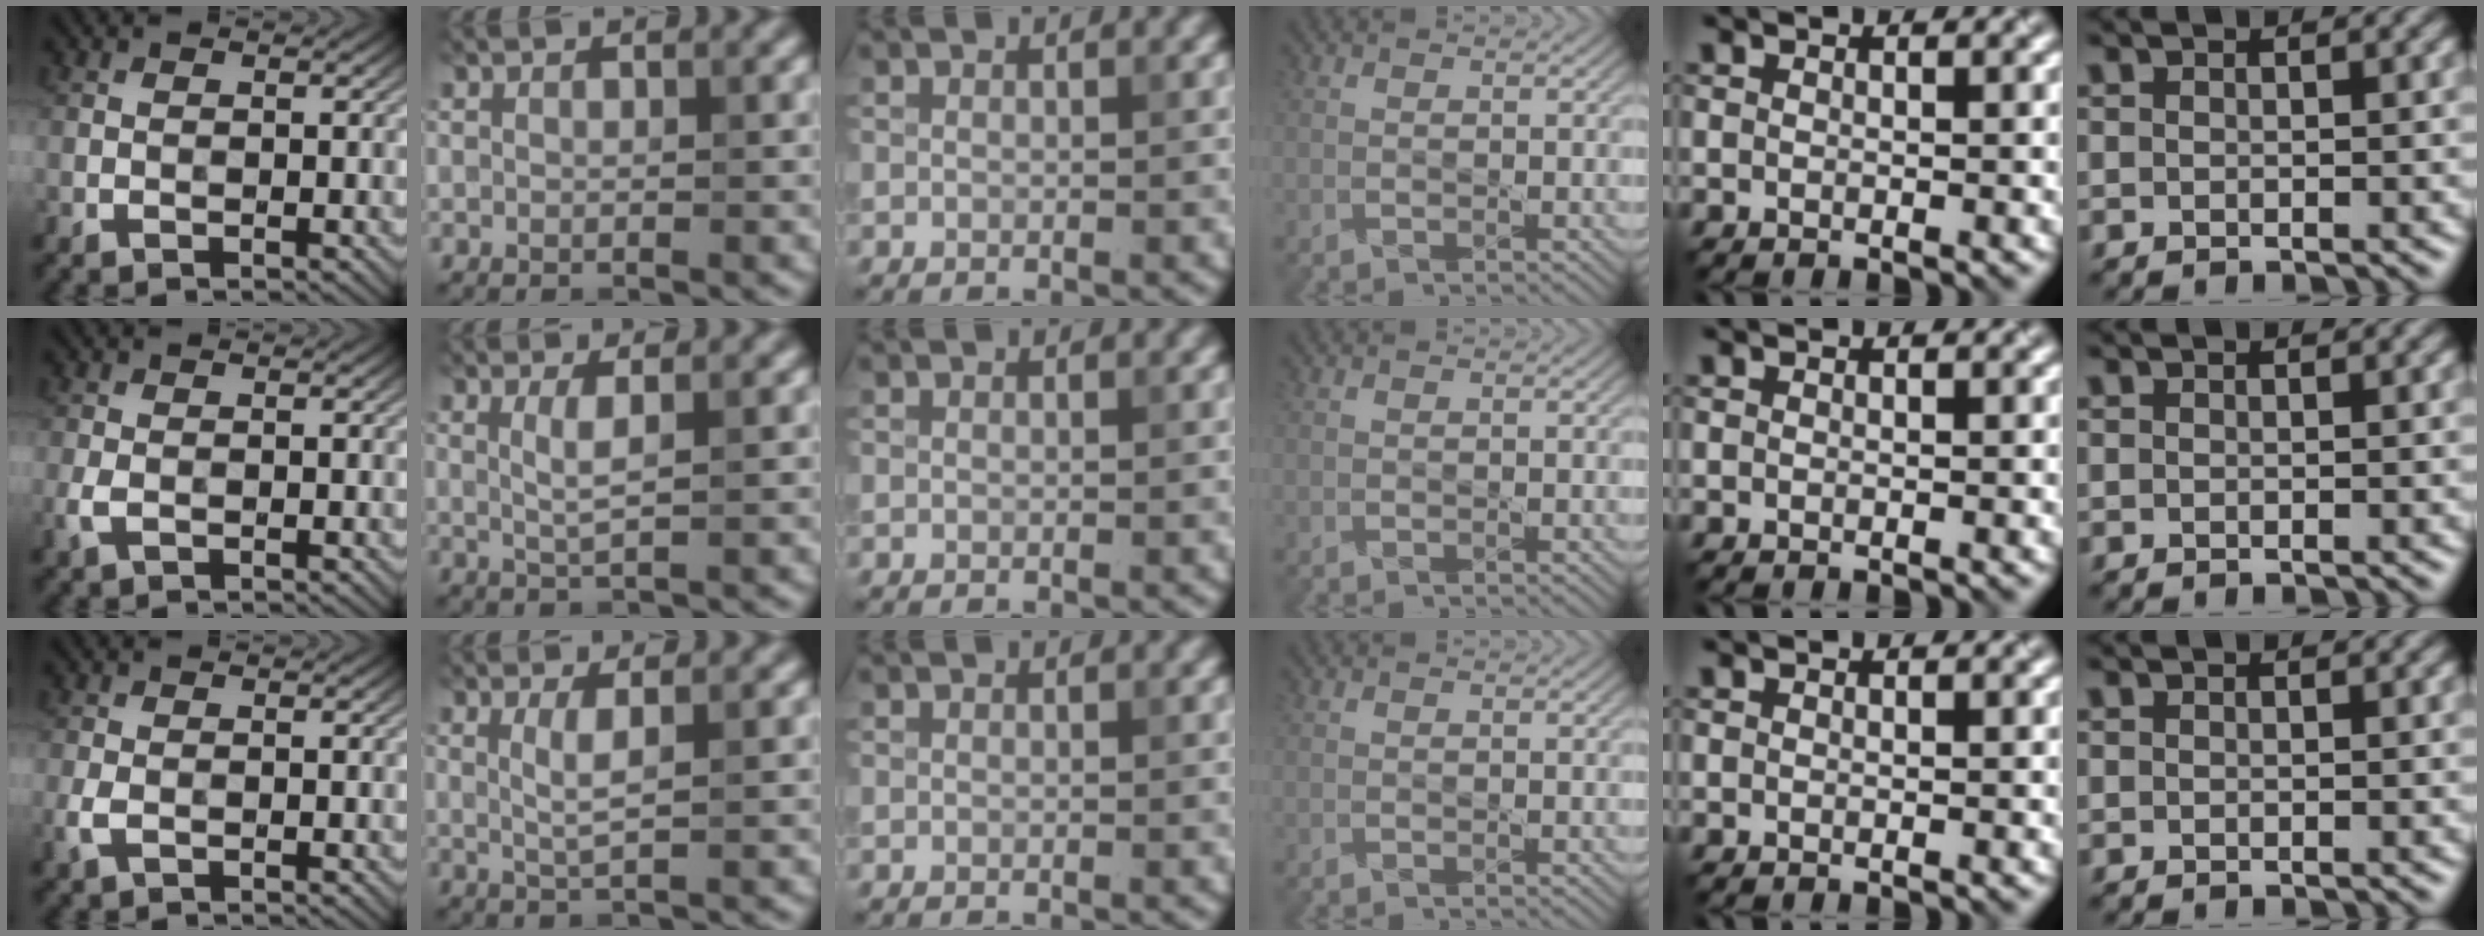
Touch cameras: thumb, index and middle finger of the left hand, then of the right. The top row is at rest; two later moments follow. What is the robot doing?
{"motion": "dispense", "object": "pipette"}